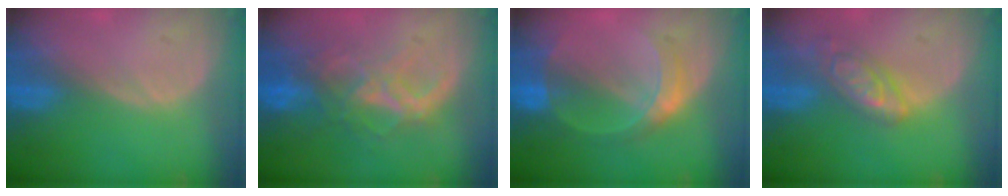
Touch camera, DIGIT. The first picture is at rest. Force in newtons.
{"total": 8.7, "press": 7.6, "slide": 4.4}
{"total": 5.6, "press": 5.6, "slide": 0.1}
{"total": 6.2, "press": 5.5, "slide": 2.9}